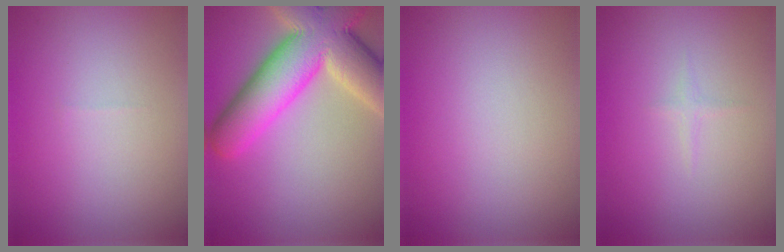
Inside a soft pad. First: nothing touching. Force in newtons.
{"total": 12.5, "press": 12.4, "slide": 1.0}
{"total": 0.0}
{"total": 0.6, "press": 0.6, "slide": 0.0}